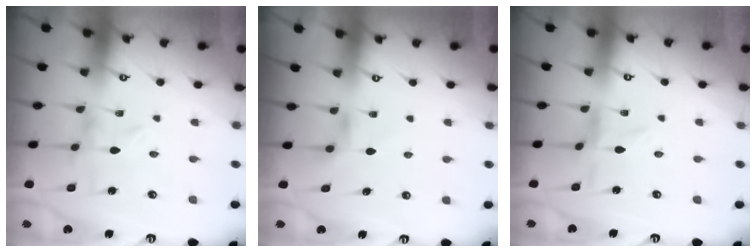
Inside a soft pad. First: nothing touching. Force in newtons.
{"total": 4.5, "press": 4.4, "slide": 0.6}
{"total": 0.7, "press": 0.7, "slide": 0.2}